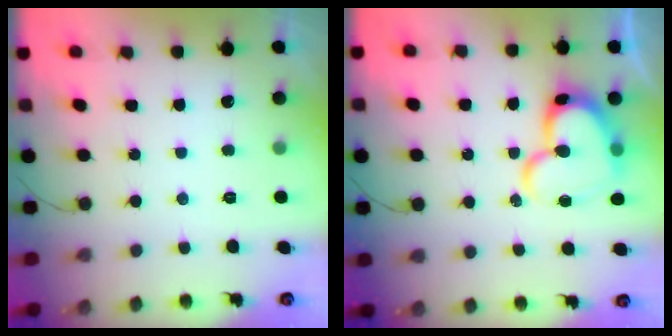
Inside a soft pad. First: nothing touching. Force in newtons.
{"total": 17.1, "press": 17.0, "slide": 1.7}